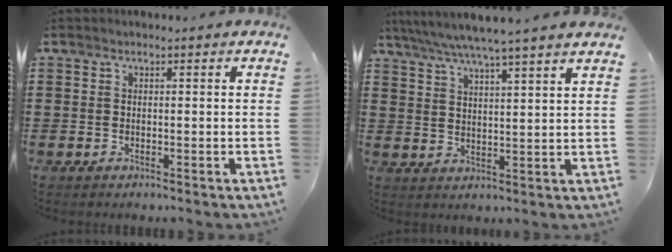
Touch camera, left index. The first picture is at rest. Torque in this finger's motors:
{"motor_torque": [2.14, 0.00, 0.56, 0.21]}